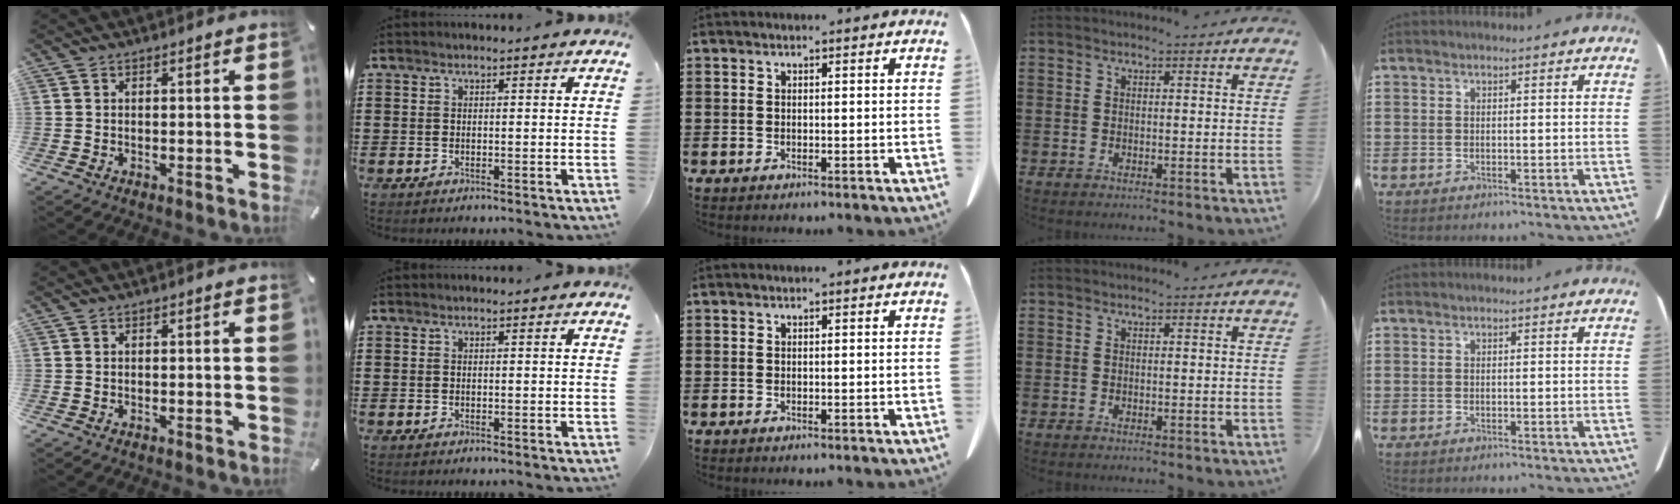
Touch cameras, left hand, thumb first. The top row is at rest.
{}